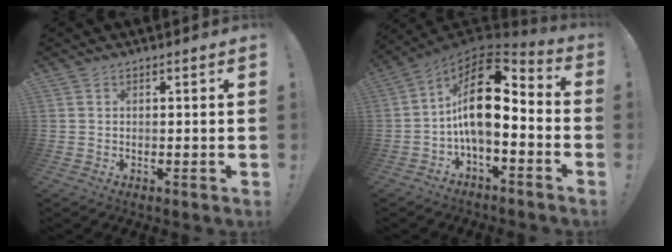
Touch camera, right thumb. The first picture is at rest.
{"total": 17.0, "force": [1.7, 8.4, 14.7], "torque": [-0.245, -0.010, 0.030]}